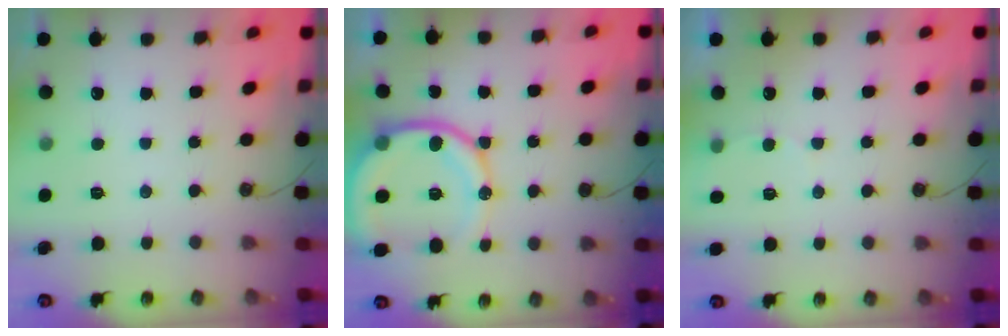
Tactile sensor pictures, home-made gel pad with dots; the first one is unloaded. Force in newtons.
{"total": 14.6, "press": 14.4, "slide": 2.0}
{"total": 3.6, "press": 3.3, "slide": 1.5}